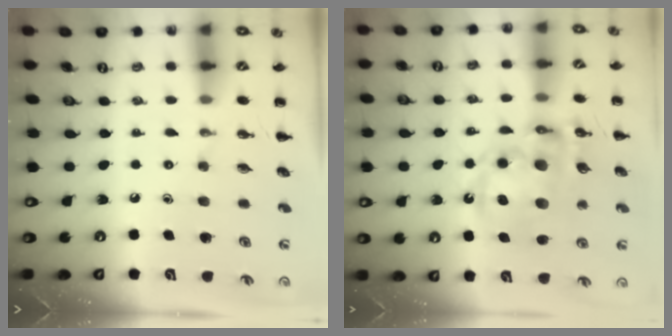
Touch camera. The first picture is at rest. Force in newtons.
{"total": 16.9, "press": 16.4, "slide": 4.0}